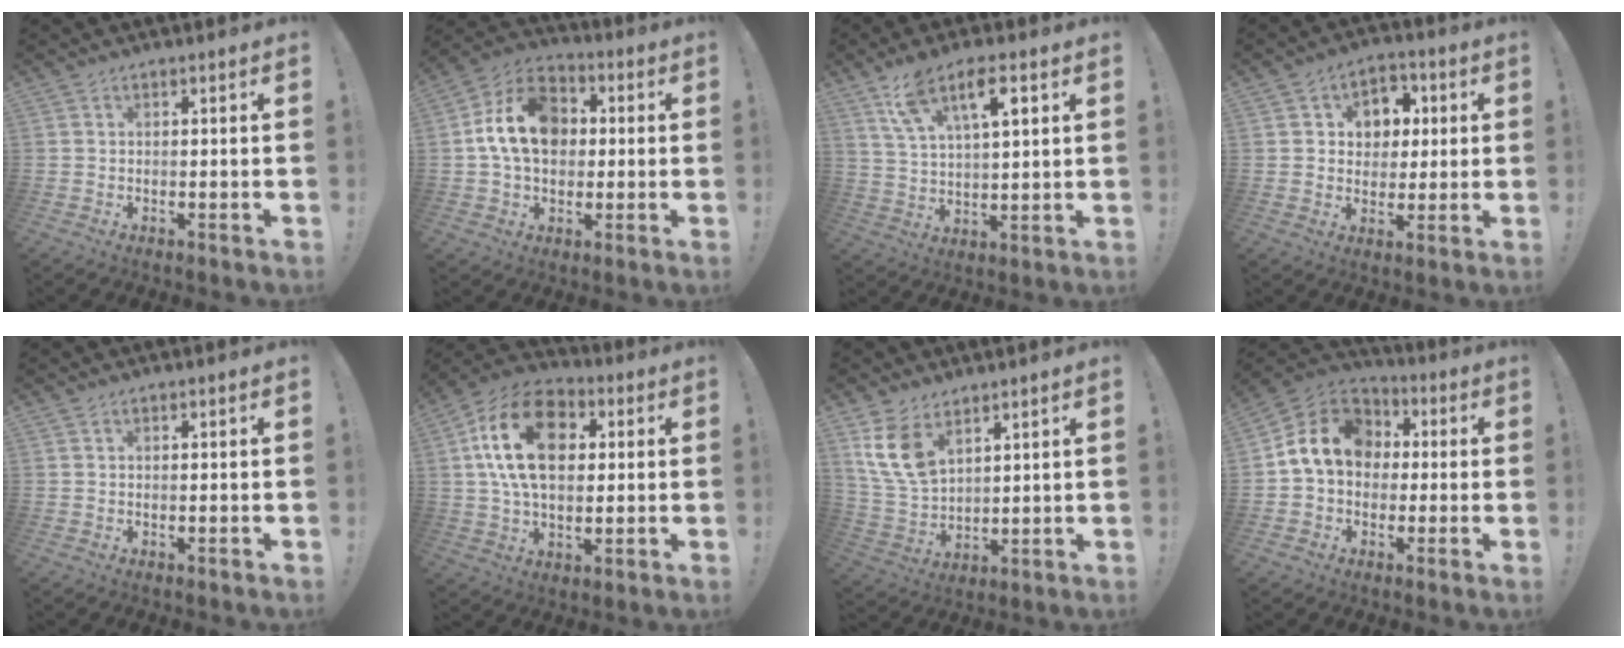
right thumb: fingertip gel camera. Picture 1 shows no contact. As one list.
[{"total": 16.9, "force": [2.0, 12.7, 11.0], "torque": [-0.186, 0.015, 0.044]}, {"total": 11.4, "force": [6.1, 4.3, 8.6], "torque": [-0.147, -0.012, 0.107]}, {"total": 7.7, "force": [1.5, 7.2, 2.3], "torque": [-0.020, -0.007, 0.032]}, {"total": 0.0}, {"total": 20.2, "force": [4.8, 13.2, 14.5], "torque": [-0.256, 0.001, 0.084]}, {"total": 10.6, "force": [6.3, 6.2, 5.9], "torque": [-0.128, -0.031, 0.123]}, {"total": 14.2, "force": [2.2, 11.4, 8.1], "torque": [-0.129, 0.016, 0.048]}]